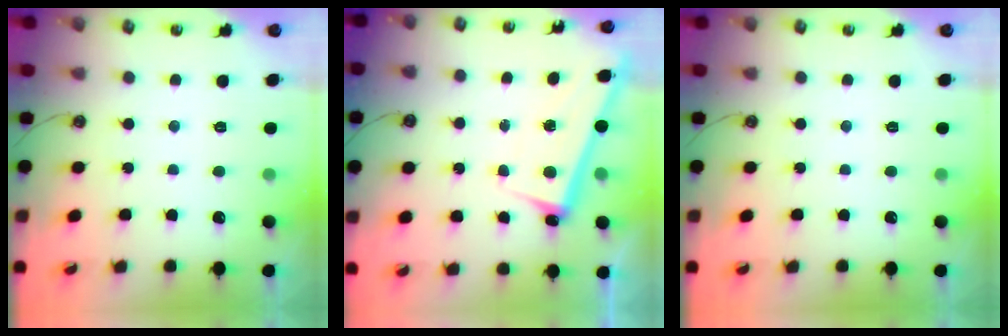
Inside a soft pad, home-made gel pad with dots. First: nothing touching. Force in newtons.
{"total": 2.6, "press": 2.5, "slide": 0.7}
{"total": 0.0}